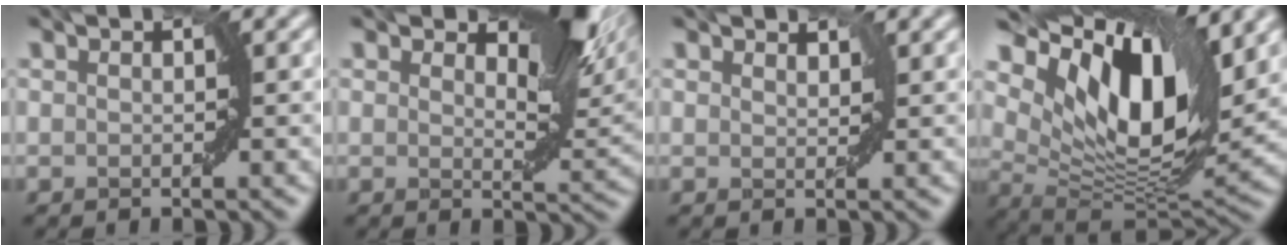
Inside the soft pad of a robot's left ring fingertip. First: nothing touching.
{"total": 6.3, "force": [3.2, 2.7, 4.6], "torque": [-0.055, -0.003, 0.043]}
{"total": 1.1, "force": [1.1, 0.2, 0.0], "torque": [-0.001, -0.001, 0.019]}
{"total": 12.3, "force": [5.7, 5.7, 9.3], "torque": [-0.154, -0.002, 0.108]}